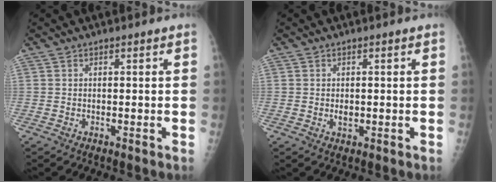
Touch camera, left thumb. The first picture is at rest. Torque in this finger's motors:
{"motor_torque": [-0.03, -0.03, -0.01, -0.01, 0.00]}